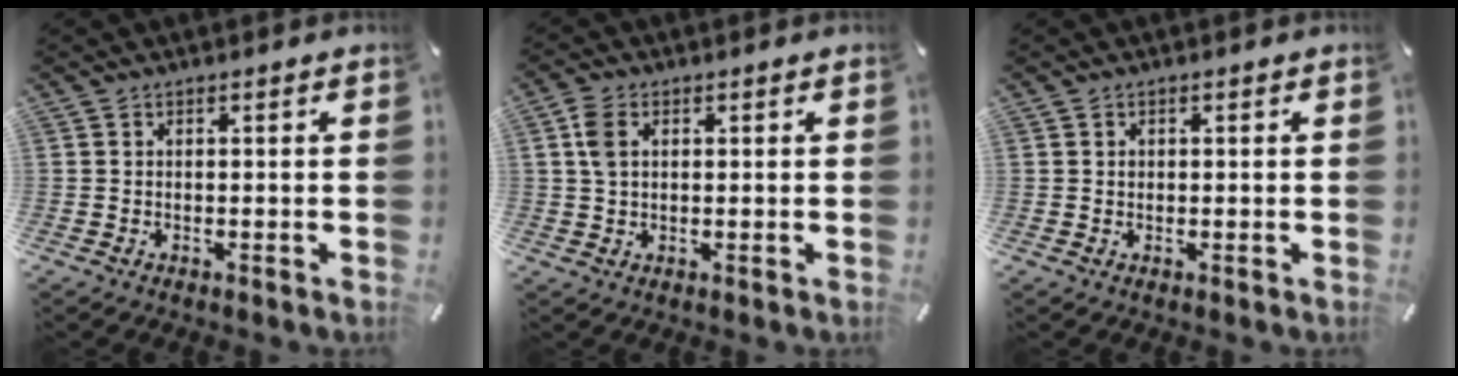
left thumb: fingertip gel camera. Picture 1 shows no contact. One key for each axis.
{"total": 4.4, "fx": 1.1, "fy": 2.9, "fz": 3.1, "tx": -0.075, "ty": 0.007, "tz": 0.019}
{"total": 0.6, "fx": 0.2, "fy": 0.5, "fz": 0.1, "tx": 0.007, "ty": 0.000, "tz": 0.001}